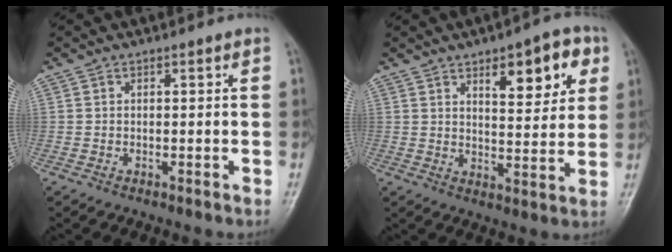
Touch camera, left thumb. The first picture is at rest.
{"total": 11.3, "force": [5.3, 4.7, 8.8], "torque": [-0.088, -0.024, 0.073]}